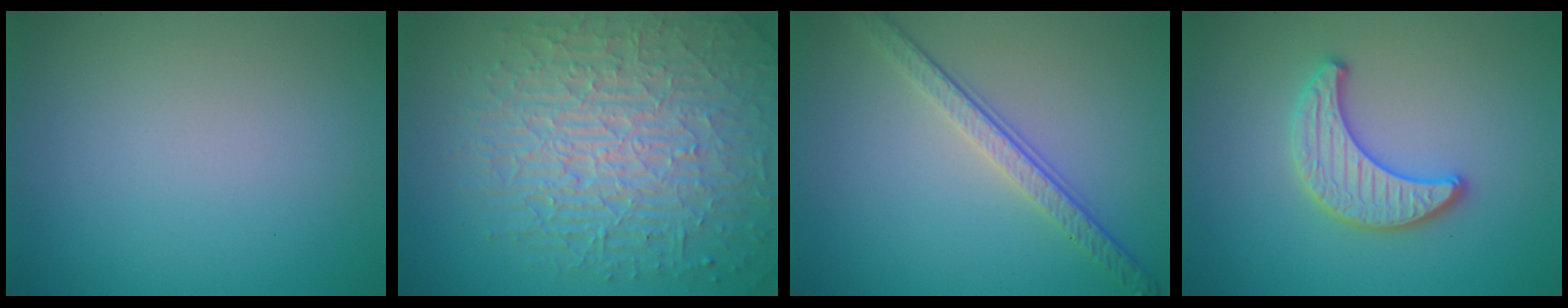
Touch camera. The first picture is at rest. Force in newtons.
{"total": 10.3, "press": 6.8, "slide": 7.7}
{"total": 3.8, "press": 2.8, "slide": 2.7}
{"total": 3.3, "press": 3.3, "slide": 0.3}